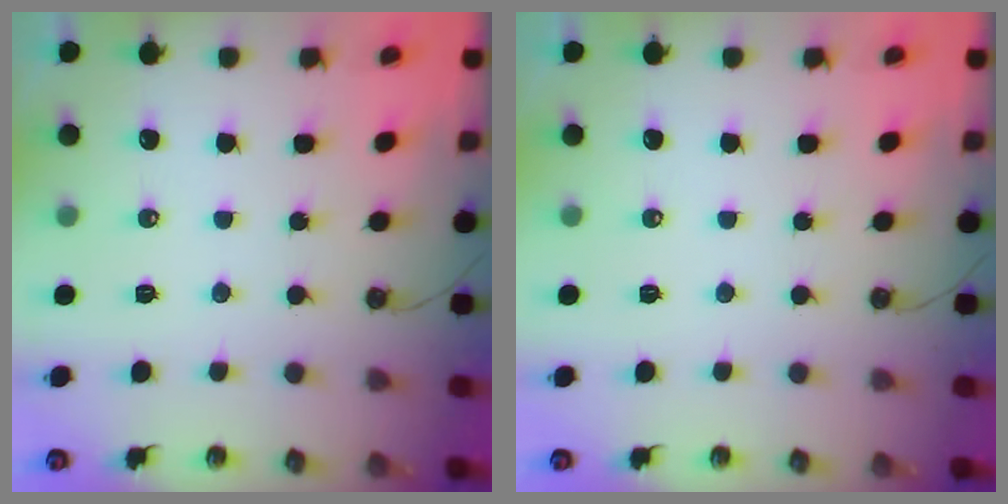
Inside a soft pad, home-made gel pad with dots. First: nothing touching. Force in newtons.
{"total": 0.0}